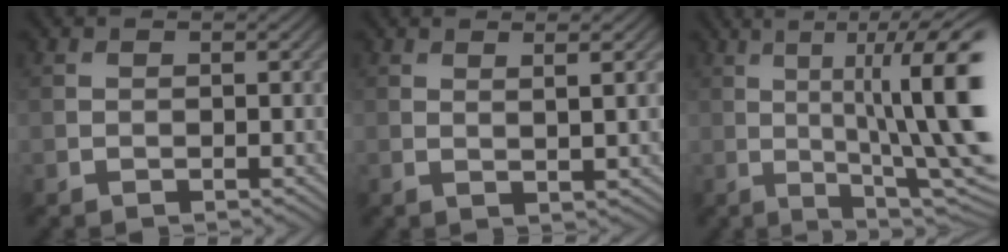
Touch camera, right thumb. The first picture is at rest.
{"total": 3.5, "force": [1.3, 0.5, 3.3], "torque": [-0.044, 0.011, 0.020]}
{"total": 16.5, "force": [1.2, 4.1, 16.0], "torque": [-0.209, 0.022, 0.020]}